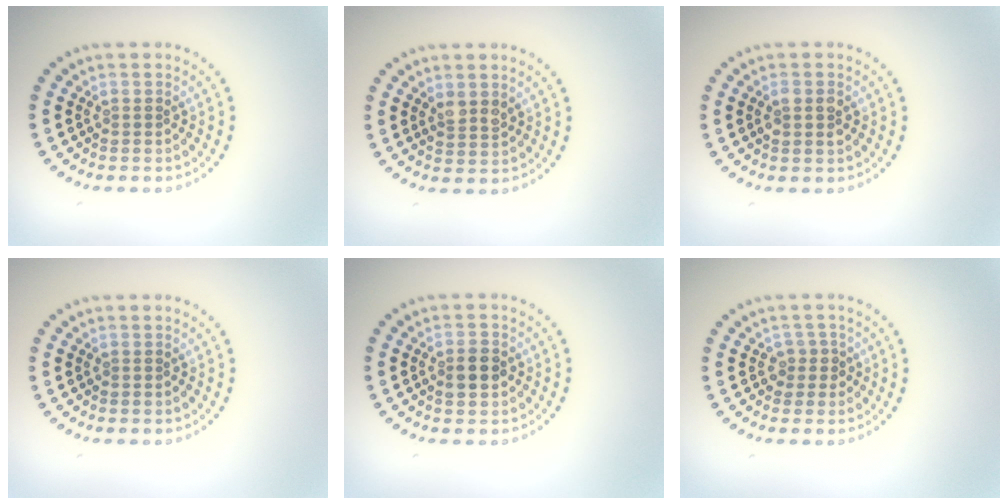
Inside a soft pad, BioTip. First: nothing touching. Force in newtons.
{"total": 1.5, "press": 1.5, "slide": 0.5}
{"total": 1.6, "press": 1.6, "slide": 0.2}
{"total": 0.0}
{"total": 2.7, "press": 2.7, "slide": 0.1}
{"total": 1.6, "press": 1.3, "slide": 1.0}